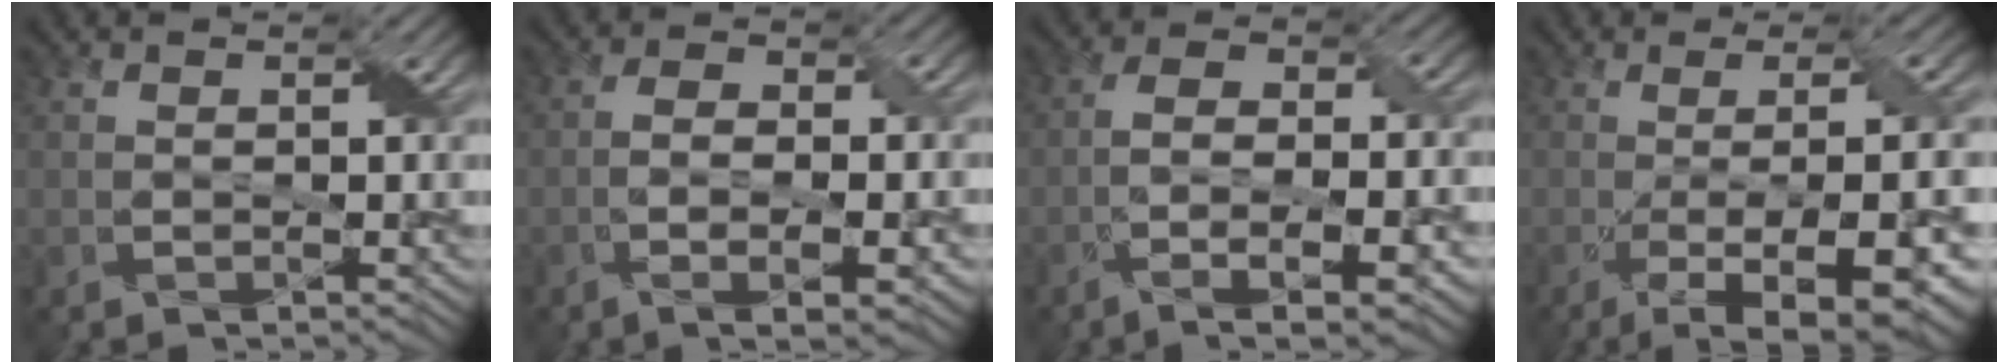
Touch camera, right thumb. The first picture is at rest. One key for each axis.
{"total": 6.5, "fx": -2.2, "fy": 2.2, "fz": 5.7, "tx": -0.109, "ty": -0.003, "tz": -0.028}
{"total": 9.3, "fx": -3.9, "fy": 2.8, "fz": 7.9, "tx": -0.145, "ty": -0.001, "tz": -0.056}
{"total": 12.2, "fx": -3.6, "fy": 3.1, "fz": 11.3, "tx": -0.153, "ty": -0.005, "tz": -0.046}